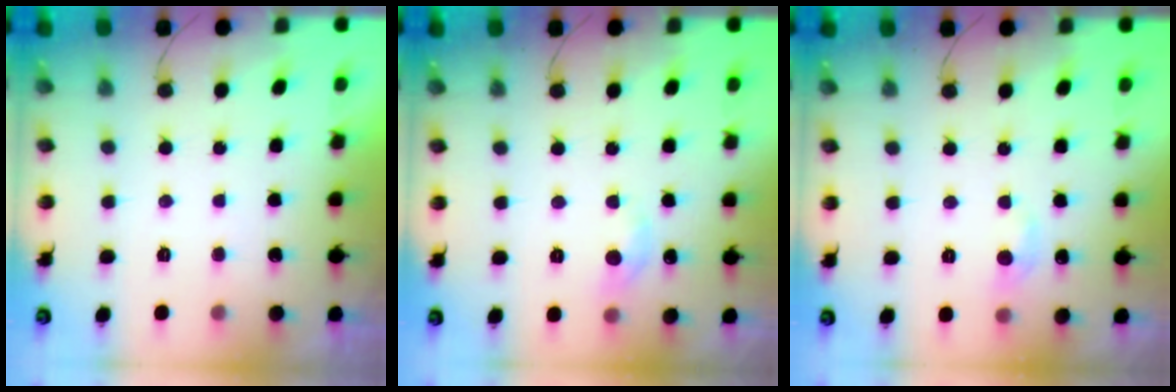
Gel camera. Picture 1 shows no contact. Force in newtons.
{"total": 6.6, "press": 6.6, "slide": 0.9}
{"total": 6.1, "press": 6.0, "slide": 0.9}